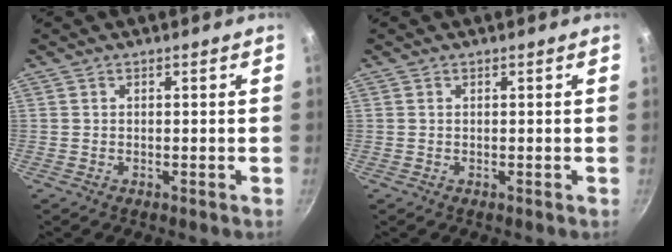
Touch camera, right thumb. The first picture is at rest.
{"total": 0.0}